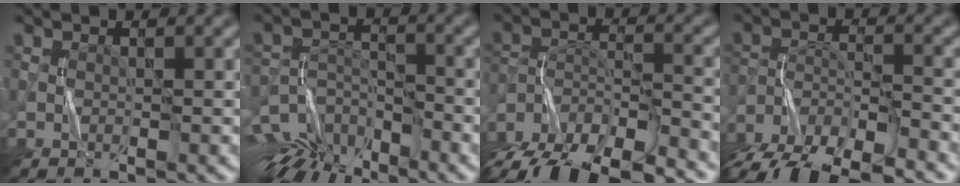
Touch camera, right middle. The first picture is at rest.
{"total": 7.6, "force": [-5.6, 3.3, 3.9], "torque": [-0.068, -0.003, -0.107]}
{"total": 13.1, "force": [-11.2, 4.6, 4.9], "torque": [-0.084, -0.012, -0.165]}
{"total": 9.2, "force": [-7.8, 2.9, 4.0], "torque": [-0.063, -0.015, -0.131]}